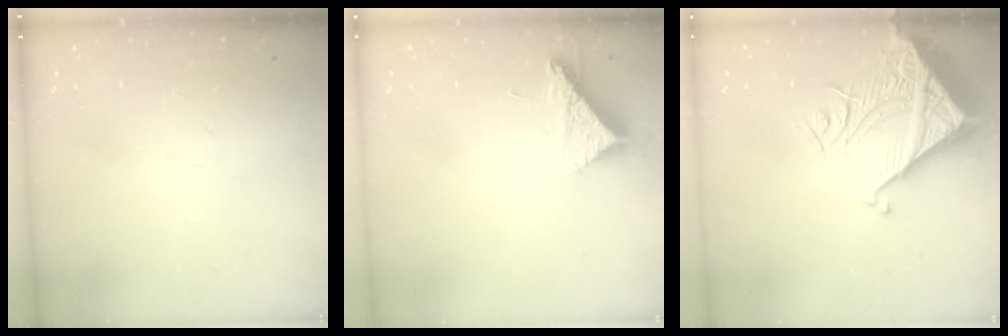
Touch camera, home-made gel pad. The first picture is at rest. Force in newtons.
{"total": 8.9, "press": 8.9, "slide": 0.3}
{"total": 9.4, "press": 9.3, "slide": 1.0}